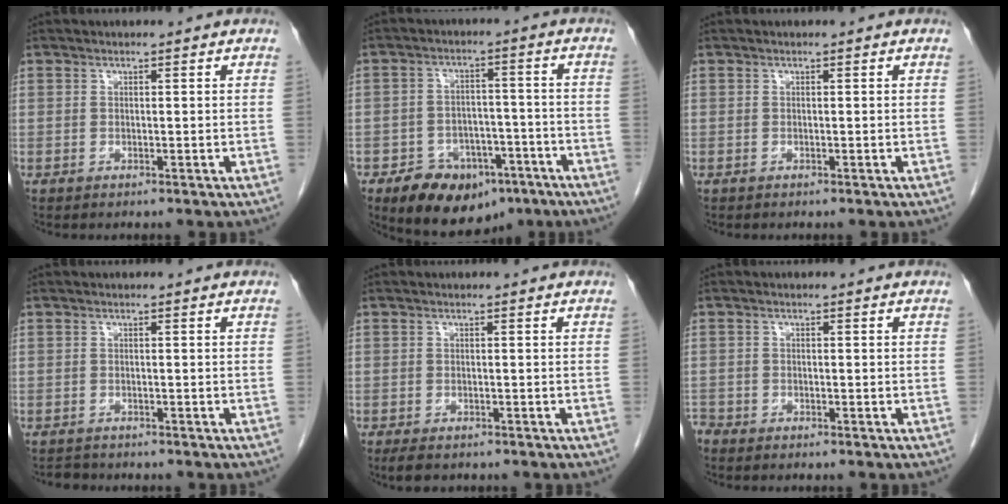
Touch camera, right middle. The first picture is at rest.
{"total": 11.4, "force": [-7.2, 6.8, 5.8], "torque": [-0.081, 0.012, -0.105]}
{"total": 0.0}
{"total": 1.8, "force": [-1.8, 0.5, 0.0], "torque": [-0.003, -0.006, -0.027]}
{"total": 3.3, "force": [-2.6, 1.2, 1.7], "torque": [-0.030, -0.008, -0.035]}
{"total": 1.9, "force": [-1.8, 0.6, 0.2], "torque": [-0.004, -0.001, -0.032]}